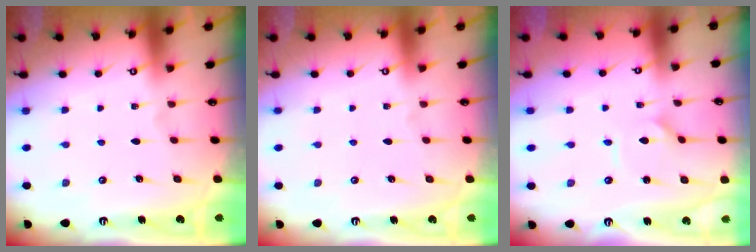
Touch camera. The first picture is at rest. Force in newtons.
{"total": 0.0}
{"total": 1.1, "press": 1.1, "slide": 0.1}